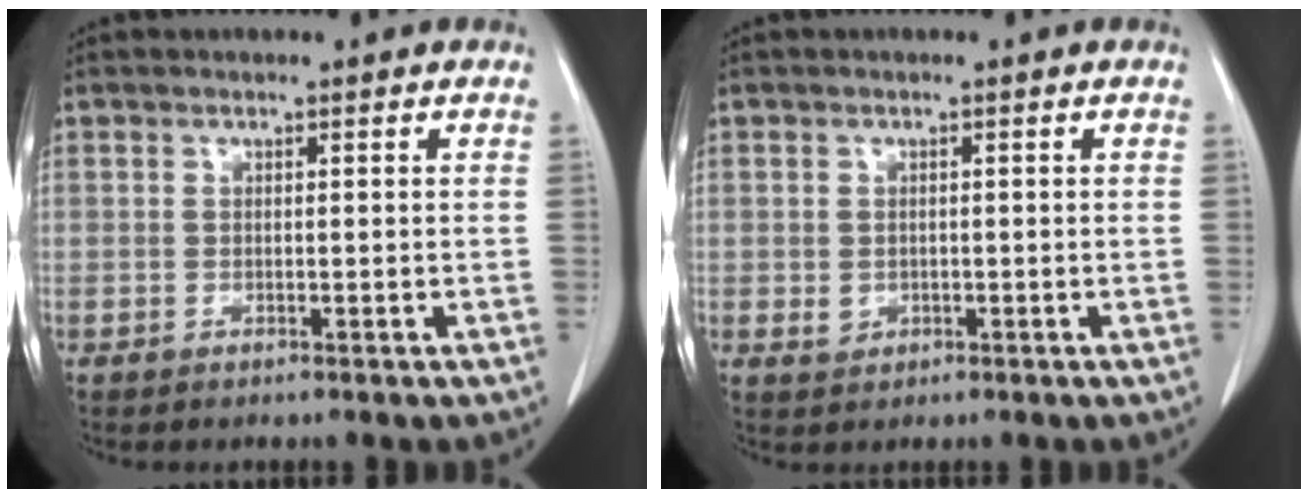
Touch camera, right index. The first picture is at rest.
{"total": 1.8, "force": [-0.1, 1.7, 0.7], "torque": [-0.016, -0.001, 0.006]}